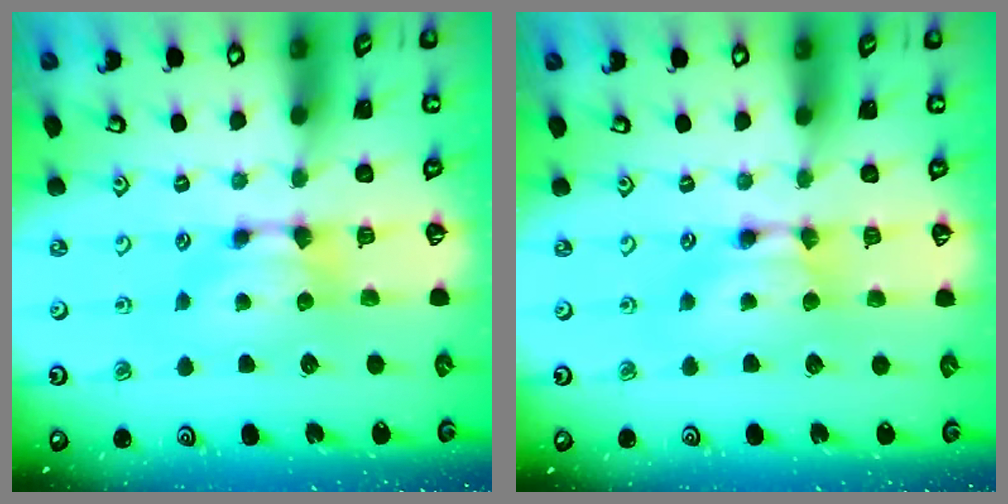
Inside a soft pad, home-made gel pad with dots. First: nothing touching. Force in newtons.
{"total": 1.7, "press": 1.7, "slide": 0.1}